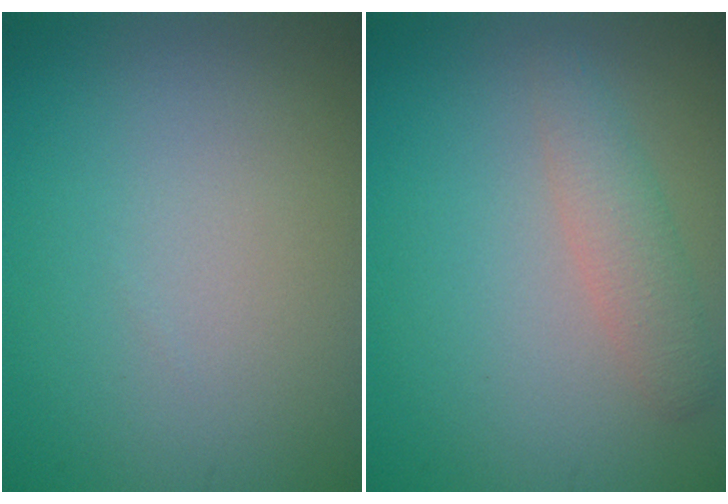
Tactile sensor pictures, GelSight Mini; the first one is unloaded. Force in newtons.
{"total": 2.4, "press": 2.3, "slide": 0.1}